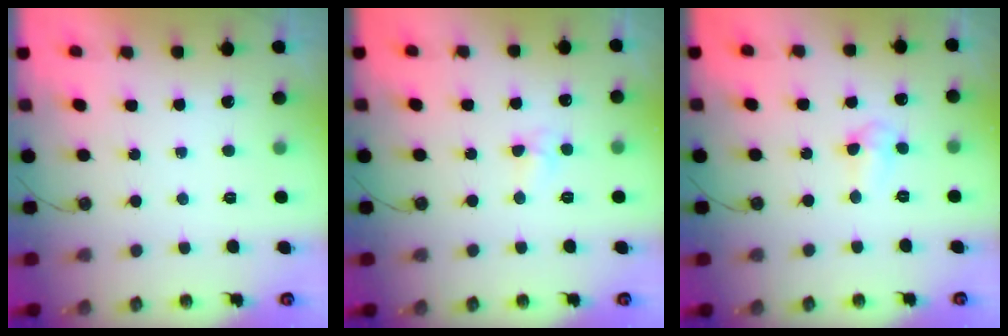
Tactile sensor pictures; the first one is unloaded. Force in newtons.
{"total": 4.7, "press": 4.7, "slide": 0.7}
{"total": 3.5, "press": 3.5, "slide": 0.8}